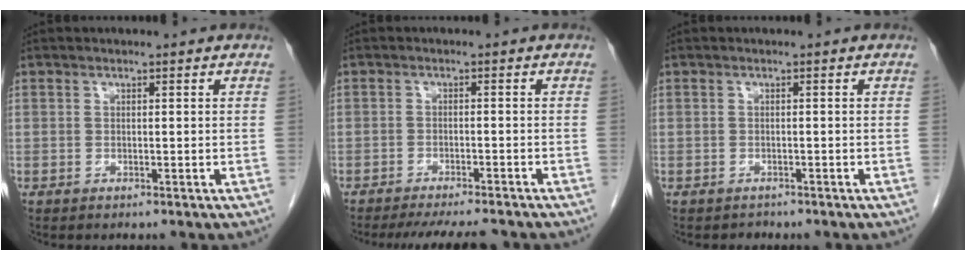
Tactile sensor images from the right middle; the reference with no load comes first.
{"total": 9.6, "force": [-8.6, 1.2, 4.0], "torque": [-0.055, -0.012, -0.116]}
{"total": 1.0, "force": [-0.8, 0.5, -0.1], "torque": [-0.005, 0.000, -0.015]}